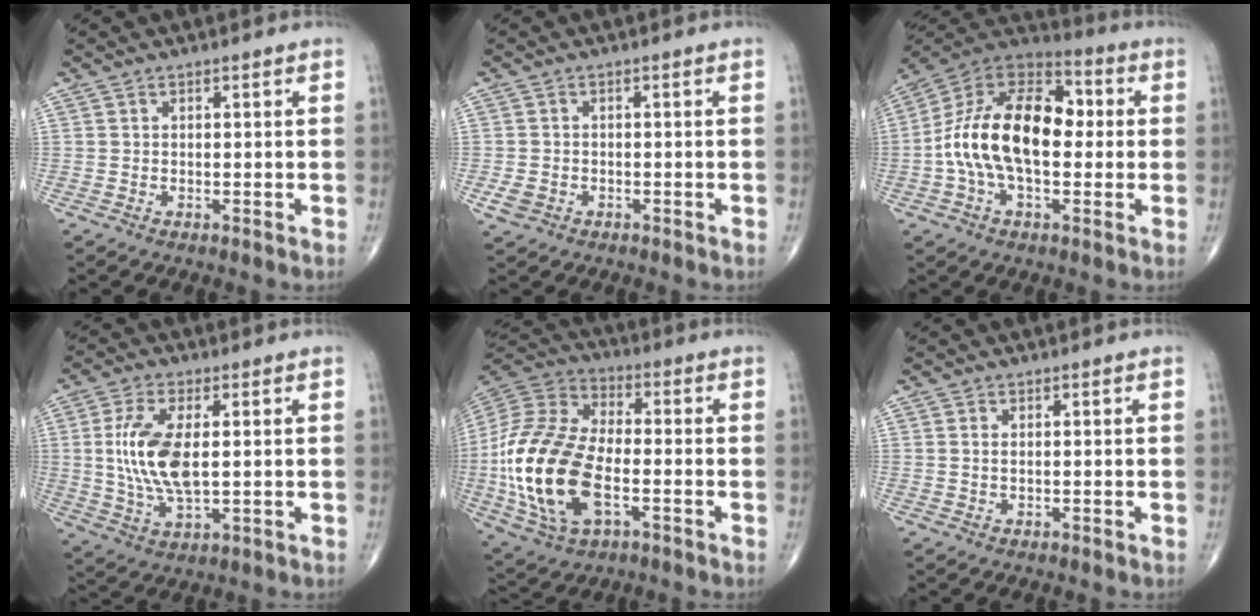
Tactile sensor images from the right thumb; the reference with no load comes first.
{"total": 2.7, "force": [-1.1, 2.1, 1.3], "torque": [-0.026, 0.004, -0.016]}
{"total": 20.2, "force": [-0.2, 11.6, 16.6], "torque": [-0.292, 0.037, -0.011]}
{"total": 11.8, "force": [1.1, 5.2, 10.6], "torque": [-0.223, -0.009, 0.026]}
{"total": 23.4, "force": [-4.8, 12.5, 19.2], "torque": [-0.415, 0.010, -0.085]}
{"total": 0.8, "force": [0.1, 0.3, 0.7], "torque": [-0.018, 0.001, 0.004]}